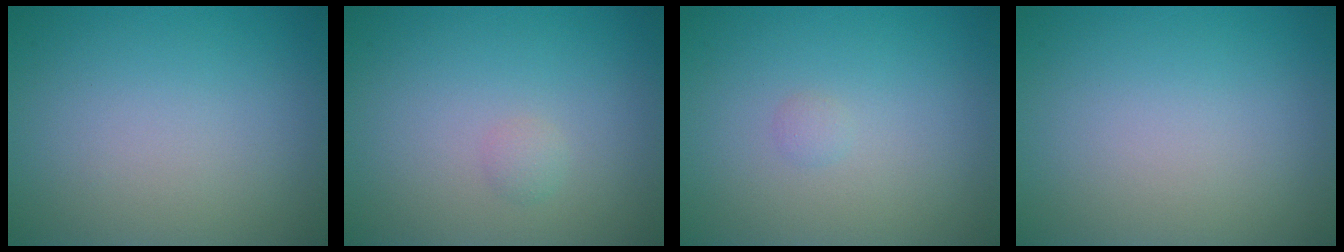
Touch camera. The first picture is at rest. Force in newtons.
{"total": 0.7, "press": 0.7, "slide": 0.0}
{"total": 0.5, "press": 0.5, "slide": 0.1}
{"total": 0.0}